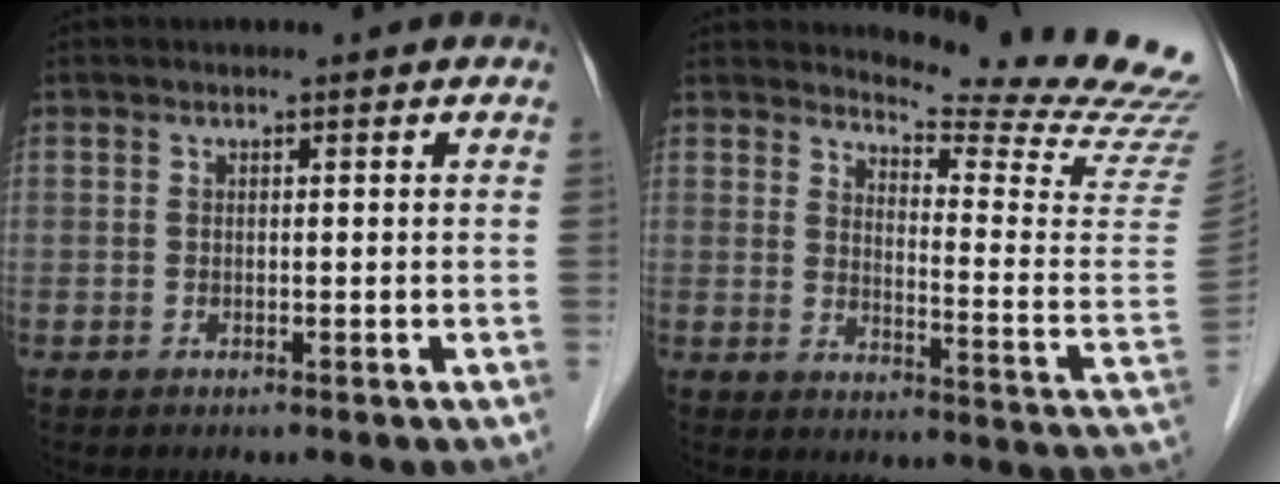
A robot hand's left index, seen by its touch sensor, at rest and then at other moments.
{"total": 17.4, "force": [16.8, -0.9, 4.6], "torque": [-0.076, -0.140, 0.193]}